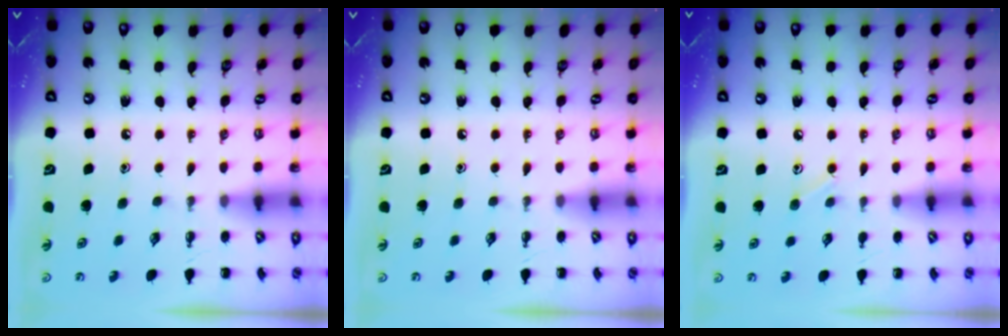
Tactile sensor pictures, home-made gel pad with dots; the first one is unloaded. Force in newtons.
{"total": 0.0}
{"total": 4.8, "press": 4.5, "slide": 1.5}